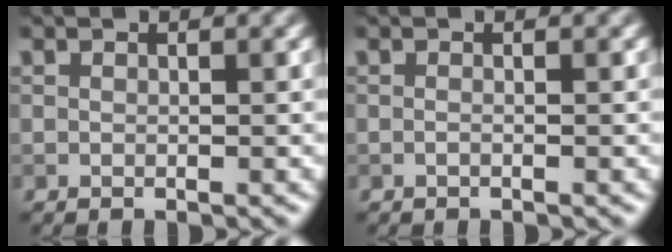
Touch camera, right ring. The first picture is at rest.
{"total": 0.7, "force": [-0.1, 0.3, 0.7], "torque": [-0.010, -0.010, -0.011]}